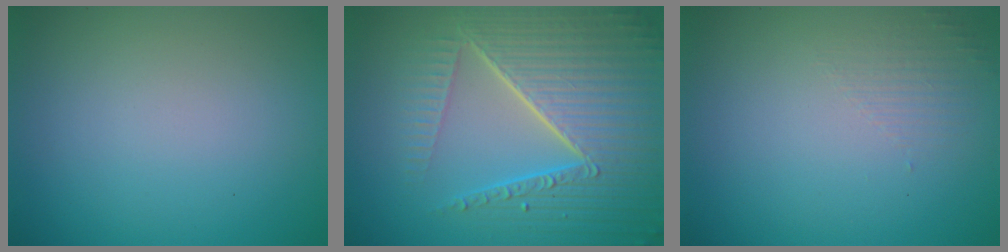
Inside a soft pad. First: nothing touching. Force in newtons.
{"total": 8.8, "press": 6.1, "slide": 6.4}
{"total": 1.3, "press": 0.1, "slide": 1.3}